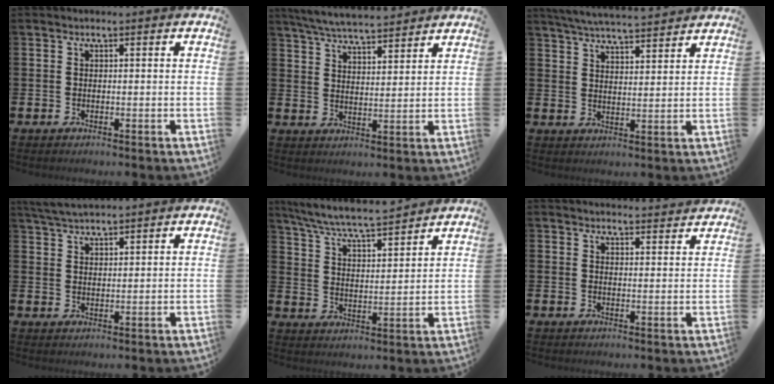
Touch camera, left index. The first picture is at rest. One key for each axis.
{"total": 6.2, "fx": 6.0, "fy": 0.5, "fz": 1.3, "tx": -0.045, "ty": -0.029, "tz": 0.109}
{"total": 5.6, "fx": 5.5, "fy": 0.2, "fz": 1.1, "tx": -0.038, "ty": -0.027, "tz": 0.099}
{"total": 4.1, "fx": 4.0, "fy": 0.3, "fz": 1.0, "tx": -0.024, "ty": -0.016, "tz": 0.072}
{"total": 7.0, "fx": 6.7, "fy": 0.1, "fz": 2.0, "tx": -0.063, "ty": -0.047, "tz": 0.115}
{"total": 2.7, "fx": 2.7, "fy": 0.1, "fz": -0.2, "tx": 0.009, "ty": -0.022, "tz": 0.047}